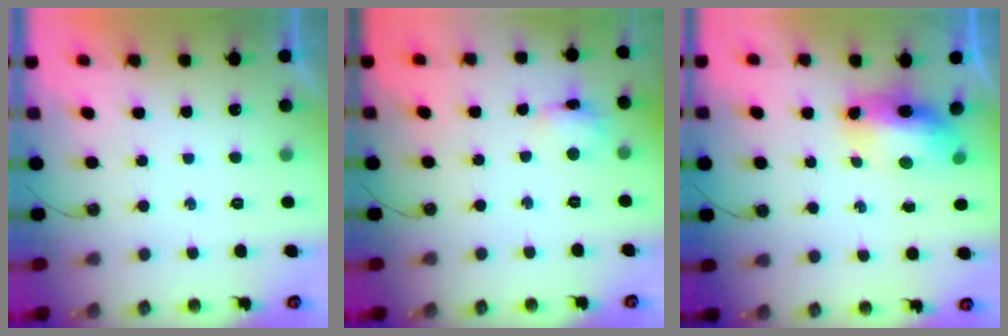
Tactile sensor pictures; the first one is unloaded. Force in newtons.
{"total": 5.9, "press": 5.9, "slide": 0.5}
{"total": 9.7, "press": 9.5, "slide": 1.5}